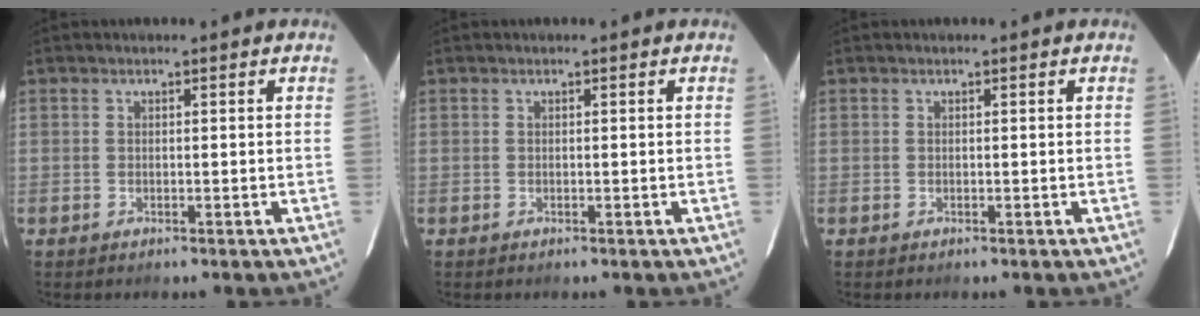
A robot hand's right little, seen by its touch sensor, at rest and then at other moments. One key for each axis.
{"total": 0.0}
{"total": 0.0}